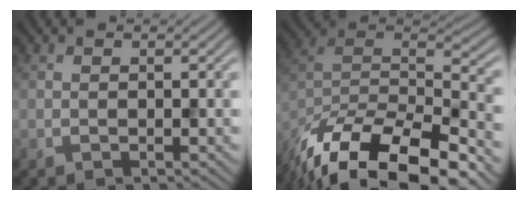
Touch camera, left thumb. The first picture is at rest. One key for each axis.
{"total": 18.3, "fx": -13.7, "fy": 6.8, "fz": 10.2, "tx": -0.218, "ty": -0.032, "tz": -0.209}